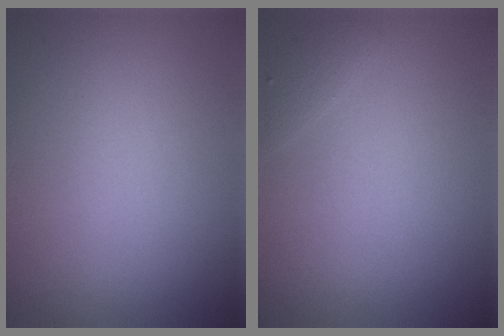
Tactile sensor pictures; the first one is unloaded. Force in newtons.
{"total": 0.8, "press": 0.8, "slide": 0.1}